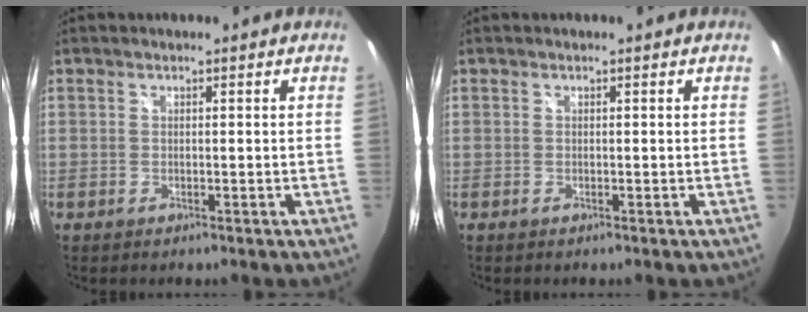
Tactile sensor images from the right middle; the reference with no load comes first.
{"total": 0.0}